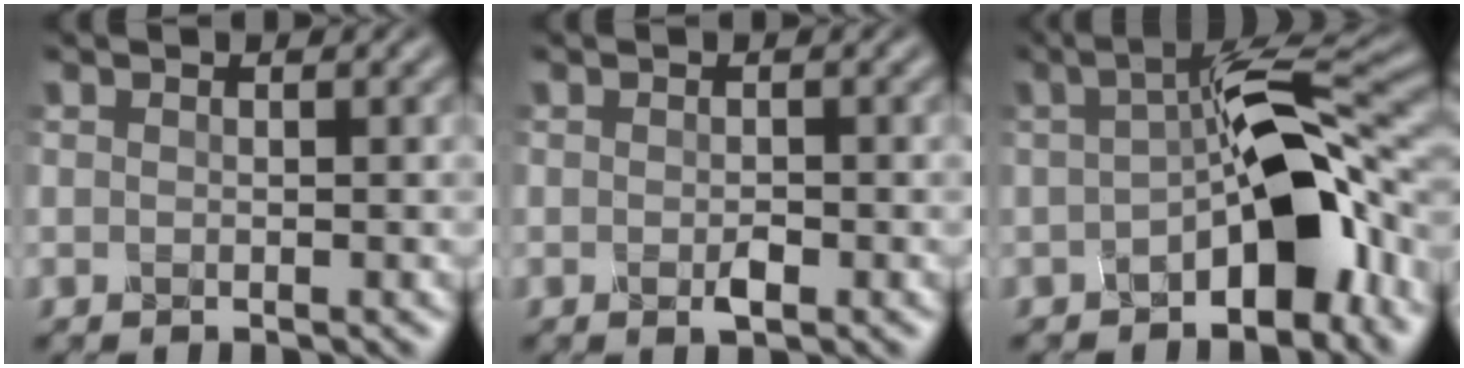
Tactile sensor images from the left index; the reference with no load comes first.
{"total": 1.1, "force": [-0.4, 0.5, 0.9], "torque": [-0.019, 0.001, -0.008]}
{"total": 8.7, "force": [-2.8, 3.1, 7.6], "torque": [-0.102, 0.024, -0.054]}